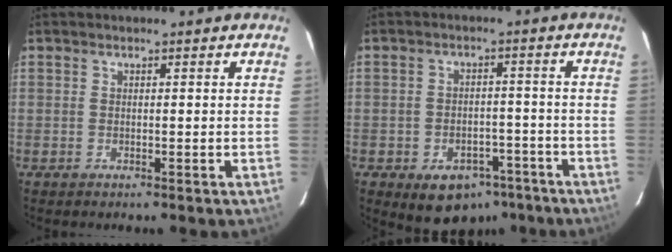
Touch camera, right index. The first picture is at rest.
{"total": 10.0, "force": [-6.2, 6.8, 4.1], "torque": [-0.076, 0.024, -0.060]}